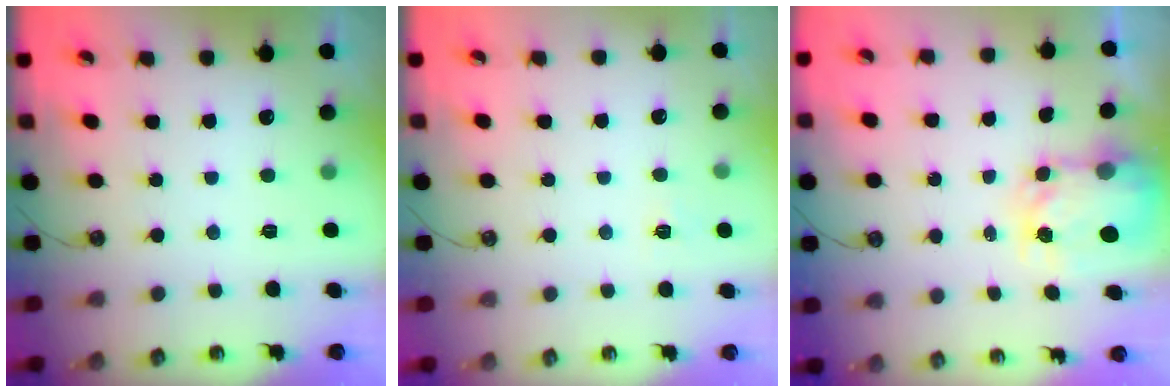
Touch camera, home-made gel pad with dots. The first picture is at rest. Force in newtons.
{"total": 4.1, "press": 4.1, "slide": 0.5}
{"total": 4.8, "press": 4.8, "slide": 0.2}